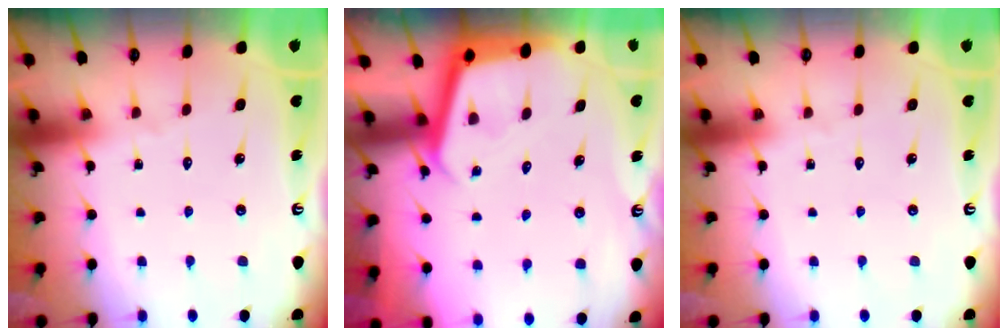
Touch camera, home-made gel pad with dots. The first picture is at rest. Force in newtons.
{"total": 3.4, "press": 3.4, "slide": 0.2}
{"total": 0.0}